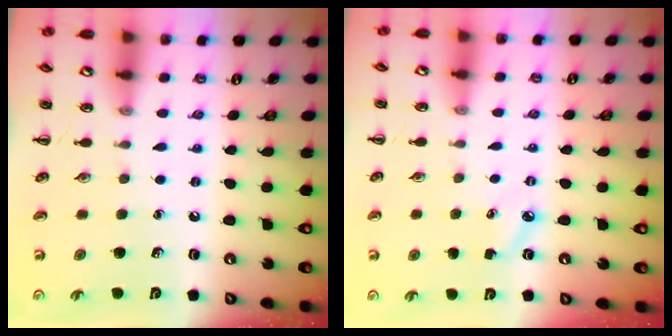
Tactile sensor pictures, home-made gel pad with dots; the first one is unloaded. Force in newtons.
{"total": 2.8, "press": 2.7, "slide": 0.7}